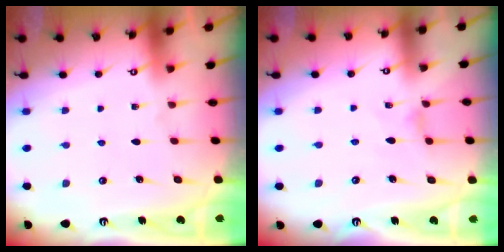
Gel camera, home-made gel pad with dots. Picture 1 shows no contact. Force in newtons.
{"total": 0.0}